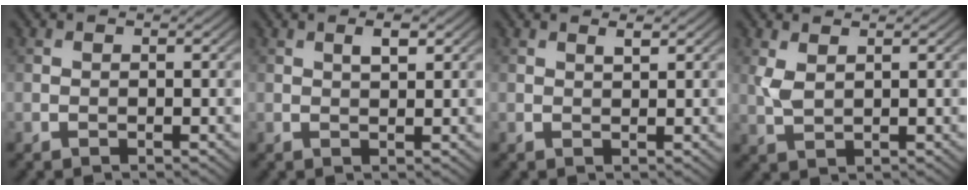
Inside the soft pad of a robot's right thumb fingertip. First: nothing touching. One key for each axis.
{"total": 1.9, "fx": 0.9, "fy": 0.6, "fz": 1.5, "tx": -0.028, "ty": 0.000, "tz": 0.015}
{"total": 1.1, "fx": 0.8, "fy": 0.2, "fz": 0.8, "tx": -0.017, "ty": -0.001, "tz": 0.014}
{"total": 2.4, "fx": 1.2, "fy": 1.0, "fz": 1.9, "tx": -0.056, "ty": -0.001, "tz": 0.028}